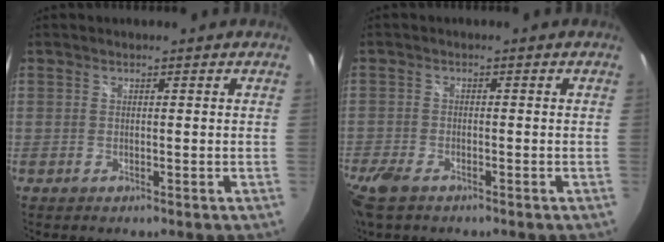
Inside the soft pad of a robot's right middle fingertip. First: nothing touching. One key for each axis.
{"total": 7.4, "fx": -5.0, "fy": 3.3, "fz": 4.3, "tx": -0.119, "ty": -0.026, "tz": -0.101}